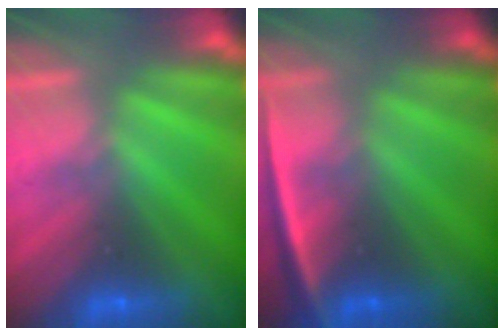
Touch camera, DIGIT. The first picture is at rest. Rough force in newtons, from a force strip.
{"total": 2.3}